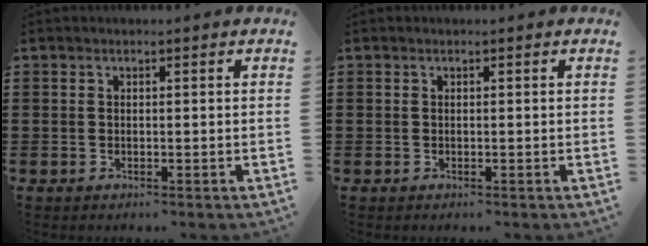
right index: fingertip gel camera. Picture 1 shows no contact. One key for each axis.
{"total": 0.0}